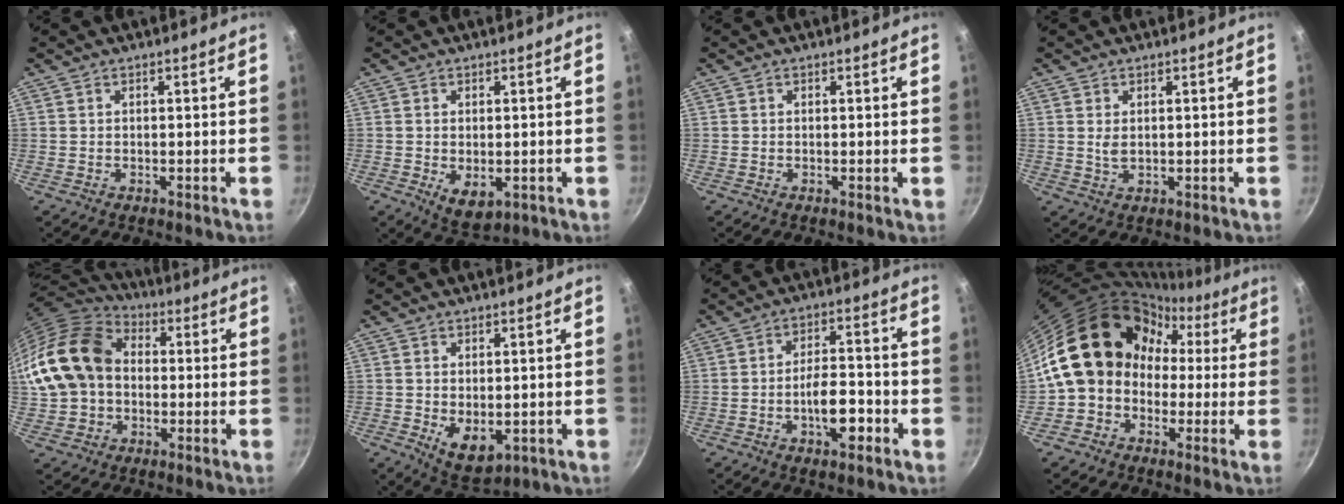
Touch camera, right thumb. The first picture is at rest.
{"total": 5.6, "force": [-0.9, 3.4, 4.3], "torque": [-0.064, -0.016, -0.005]}
{"total": 0.0}
{"total": 2.2, "force": [0.4, 1.3, 1.8], "torque": [-0.033, -0.005, 0.010]}
{"total": 18.7, "force": [0.8, 14.3, 12.0], "torque": [-0.224, 0.040, 0.009]}
{"total": 6.8, "force": [-0.6, 4.2, 5.3], "torque": [-0.075, -0.019, 0.005]}
{"total": 8.3, "force": [-3.2, 3.6, 6.7], "torque": [-0.089, 0.030, -0.055]}
{"total": 17.5, "force": [0.1, 15.0, 9.0], "torque": [-0.113, 0.055, -0.014]}